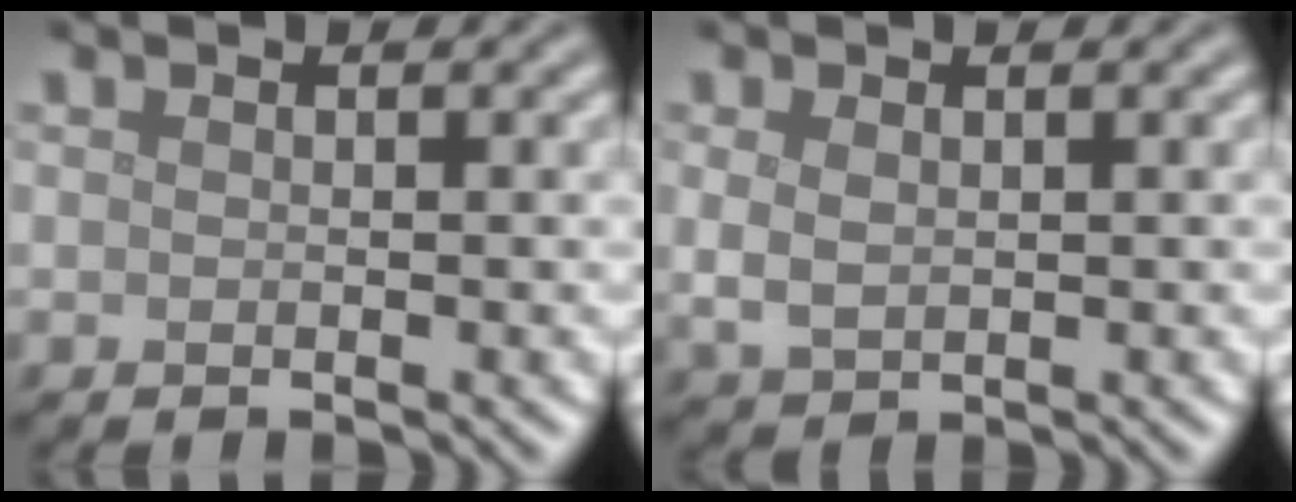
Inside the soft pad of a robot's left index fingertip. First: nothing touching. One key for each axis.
{"total": 1.9, "fx": 0.3, "fy": 1.3, "fz": 1.4, "tx": -0.033, "ty": -0.002, "tz": 0.012}